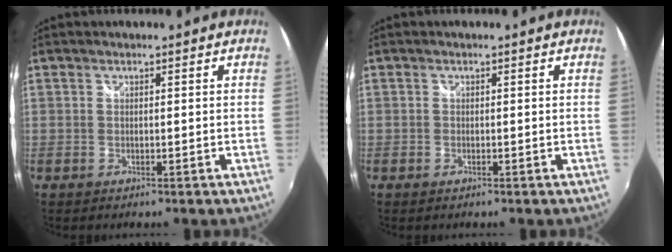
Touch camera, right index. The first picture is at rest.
{"total": 0.6, "force": [-0.4, 0.3, 0.2], "torque": [-0.003, -0.003, -0.010]}